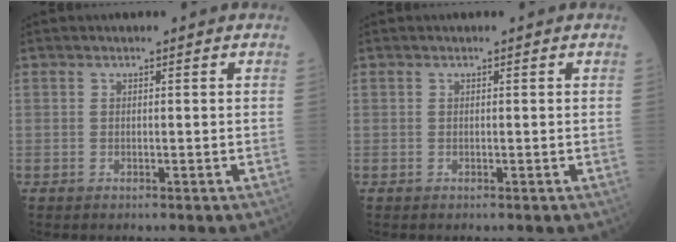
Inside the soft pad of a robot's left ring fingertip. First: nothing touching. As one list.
[{"total": 0.0}]